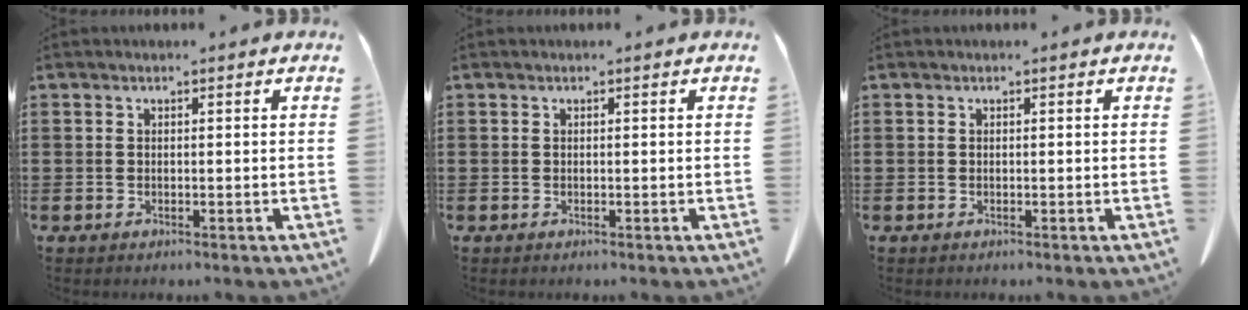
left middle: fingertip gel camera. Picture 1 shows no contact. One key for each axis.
{"total": 0.0}
{"total": 0.0}